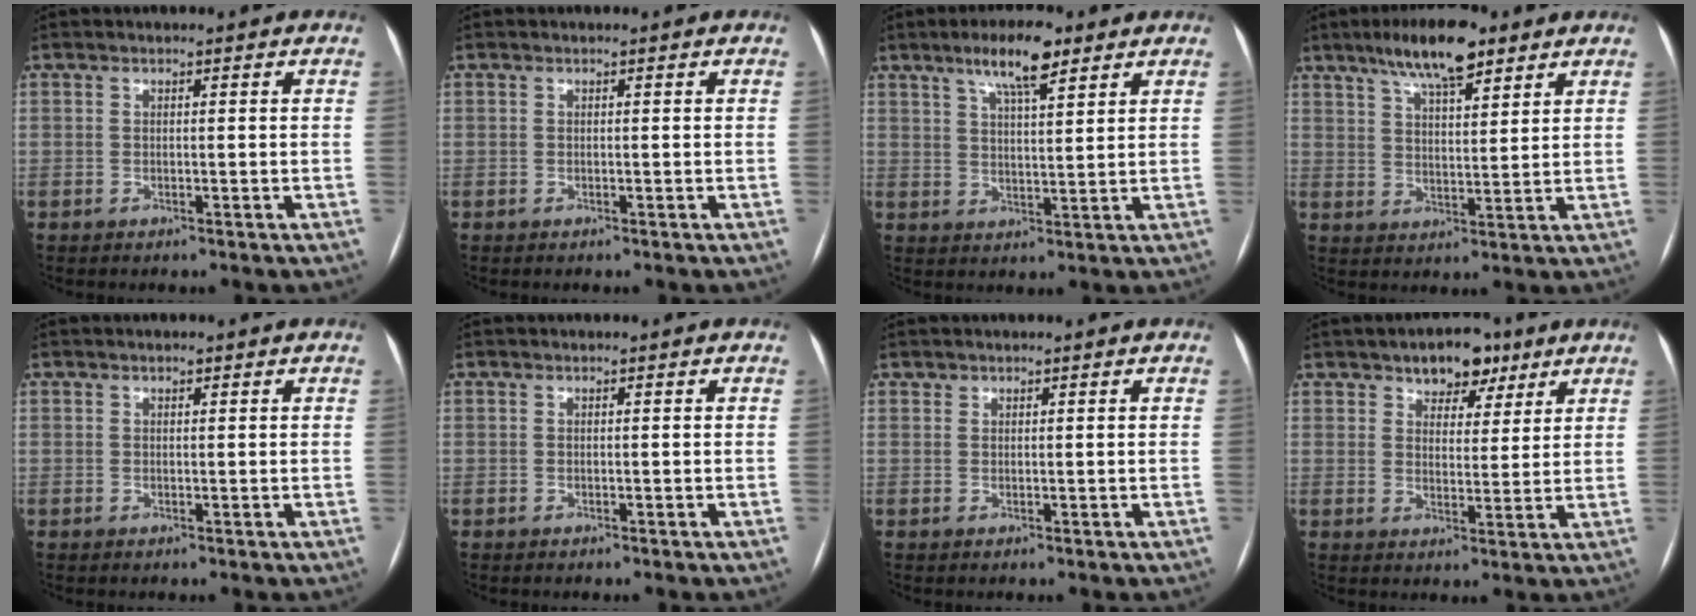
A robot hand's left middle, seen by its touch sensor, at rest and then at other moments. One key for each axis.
{"total": 0.0}
{"total": 7.8, "fx": 5.0, "fy": 1.5, "fz": 5.7, "tx": -0.102, "ty": 0.009, "tz": 0.085}
{"total": 10.4, "fx": 7.1, "fy": 2.6, "fz": 7.1, "tx": -0.122, "ty": 0.012, "tz": 0.121}
{"total": 0.6, "fx": 0.5, "fy": 0.3, "fz": 0.4, "tx": -0.009, "ty": 0.001, "tz": 0.006}
{"total": 0.0}
{"total": 0.5, "fx": 0.5, "fy": 0.3, "fz": -0.1, "tx": 0.002, "ty": -0.001, "tz": 0.006}
{"total": 6.7, "fx": 4.5, "fy": 3.8, "fz": 3.2, "tx": -0.034, "ty": 0.013, "tz": 0.067}